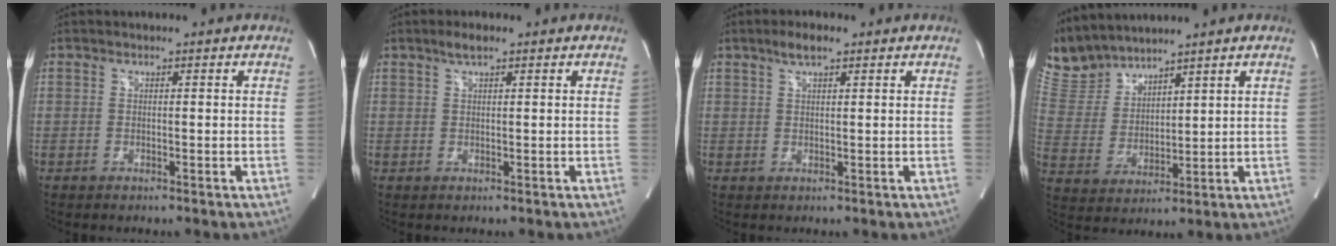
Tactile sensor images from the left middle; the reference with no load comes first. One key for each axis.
{"total": 2.1, "fx": 1.4, "fy": 0.5, "fz": 1.4, "tx": -0.032, "ty": 0.007, "tz": 0.027}
{"total": 3.1, "fx": 2.1, "fy": 0.8, "fz": 2.2, "tx": -0.046, "ty": 0.007, "tz": 0.039}
{"total": 8.0, "fx": 7.9, "fy": 1.4, "fz": 0.7, "tx": -0.037, "ty": 0.014, "tz": 0.181}